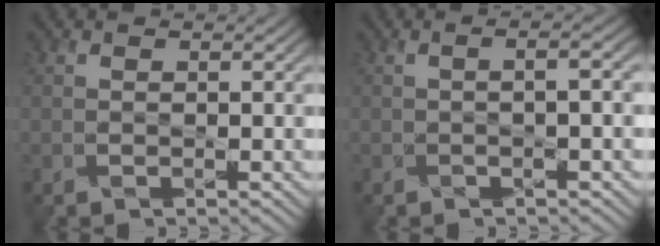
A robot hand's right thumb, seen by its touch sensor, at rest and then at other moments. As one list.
[{"total": 2.6, "force": [-0.1, 0.6, 2.5], "torque": [-0.039, 0.009, -0.003]}]